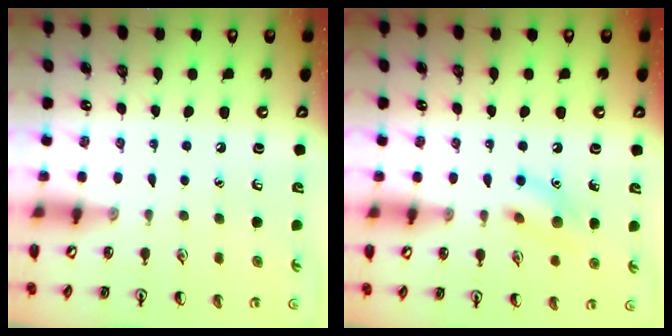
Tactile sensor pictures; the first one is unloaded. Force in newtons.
{"total": 10.0, "press": 10.0, "slide": 0.6}